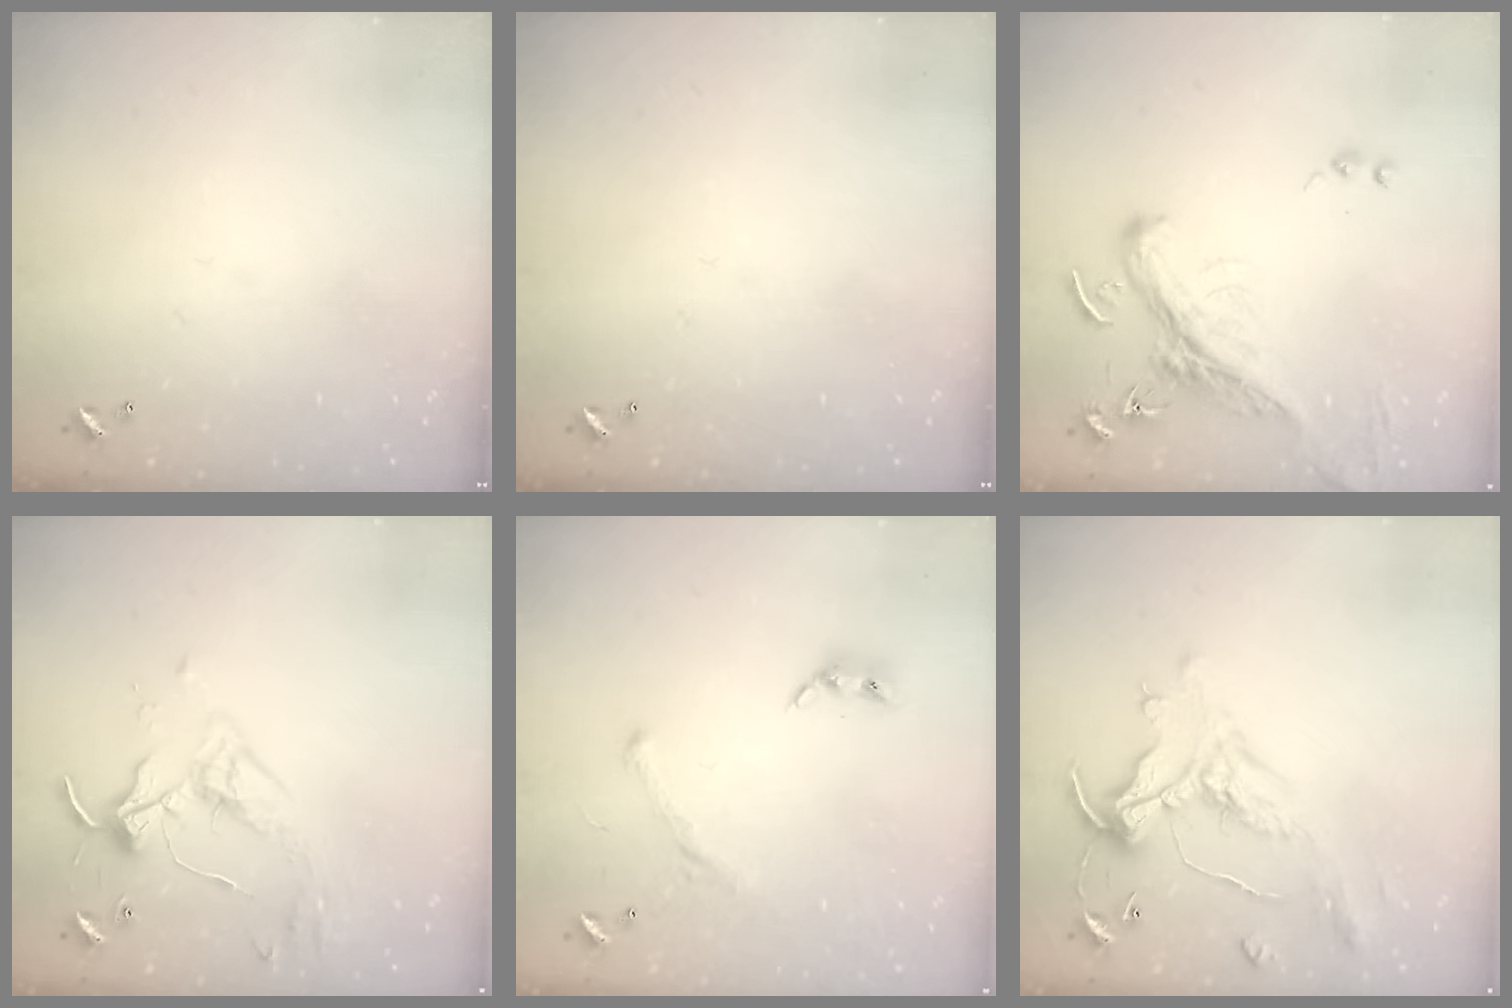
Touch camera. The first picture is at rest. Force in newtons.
{"total": 0.0}
{"total": 2.9, "press": 2.4, "slide": 1.7}
{"total": 3.6, "press": 3.6, "slide": 0.7}
{"total": 2.2, "press": 2.0, "slide": 1.1}
{"total": 1.7, "press": 1.2, "slide": 1.1}